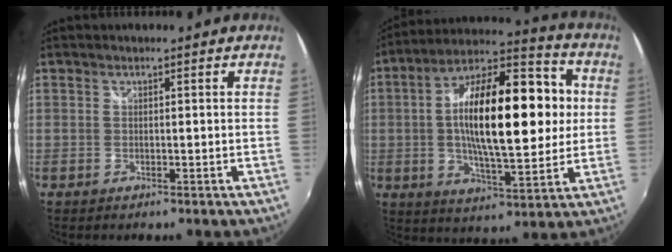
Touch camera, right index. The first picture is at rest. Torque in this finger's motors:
{"motor_torque": [0.88, 0.07, 1.05, 0.21]}